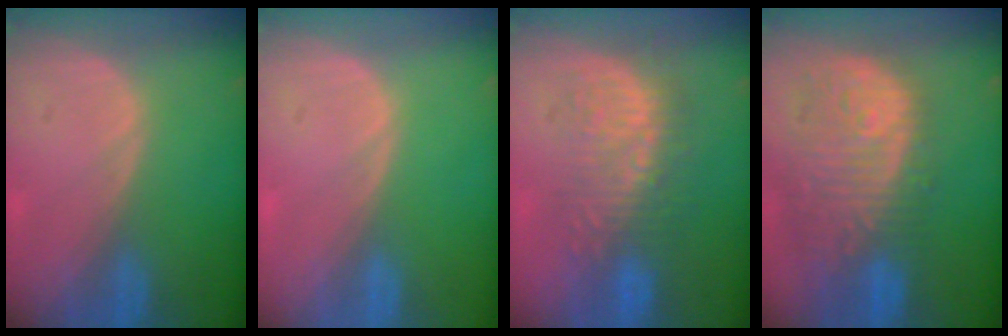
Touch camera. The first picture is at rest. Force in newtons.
{"total": 0.0}
{"total": 8.7, "press": 8.6, "slide": 1.6}
{"total": 12.7, "press": 11.0, "slide": 6.3}